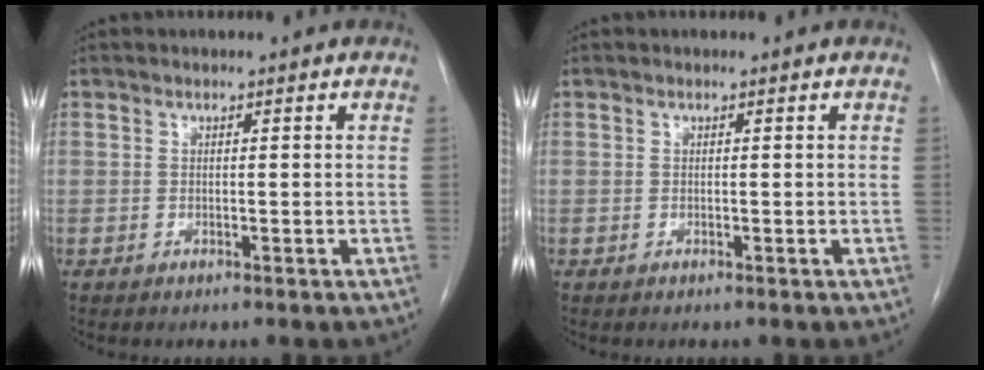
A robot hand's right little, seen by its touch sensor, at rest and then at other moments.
{"total": 0.0}